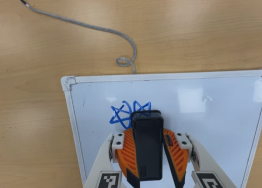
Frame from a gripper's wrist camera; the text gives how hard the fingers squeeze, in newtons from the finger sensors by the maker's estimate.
{"total": 13.7, "left": 15.0, "right": 12.4}